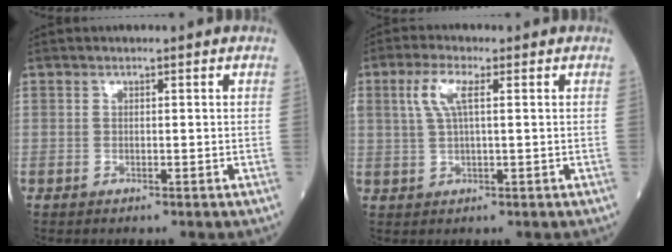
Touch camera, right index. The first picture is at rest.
{"total": 4.3, "force": [1.5, 1.0, 3.9], "torque": [-0.094, 0.015, 0.034]}